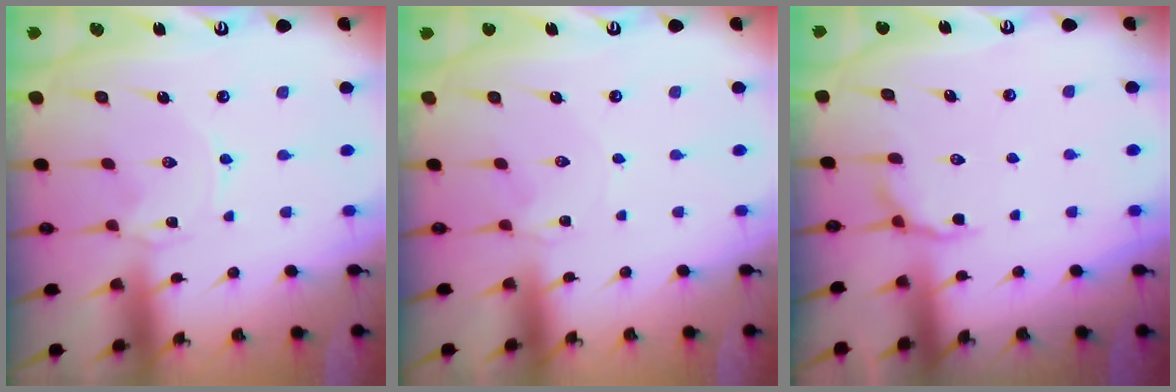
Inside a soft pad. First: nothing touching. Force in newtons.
{"total": 0.9, "press": 0.8, "slide": 0.2}
{"total": 5.1, "press": 4.7, "slide": 1.9}